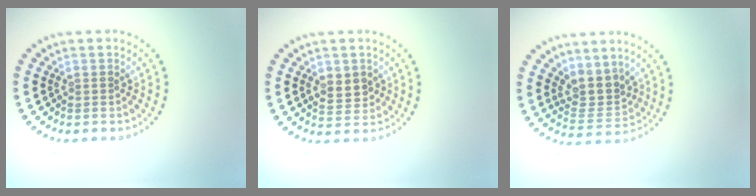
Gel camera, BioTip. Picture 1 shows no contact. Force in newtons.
{"total": 2.5, "press": 2.5, "slide": 0.4}
{"total": 3.4, "press": 2.5, "slide": 2.3}